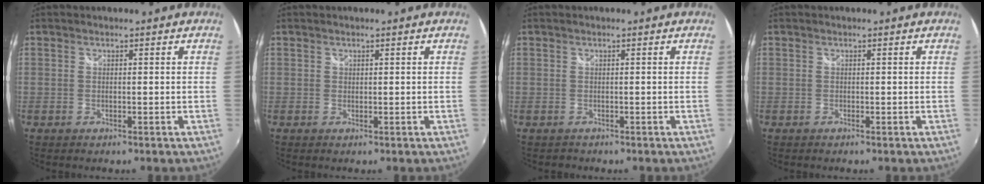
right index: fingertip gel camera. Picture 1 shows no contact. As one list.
[{"total": 0.0}, {"total": 0.9, "force": [-0.5, 0.8, -0.1], "torque": [0.001, 0.001, -0.005]}, {"total": 0.0}]